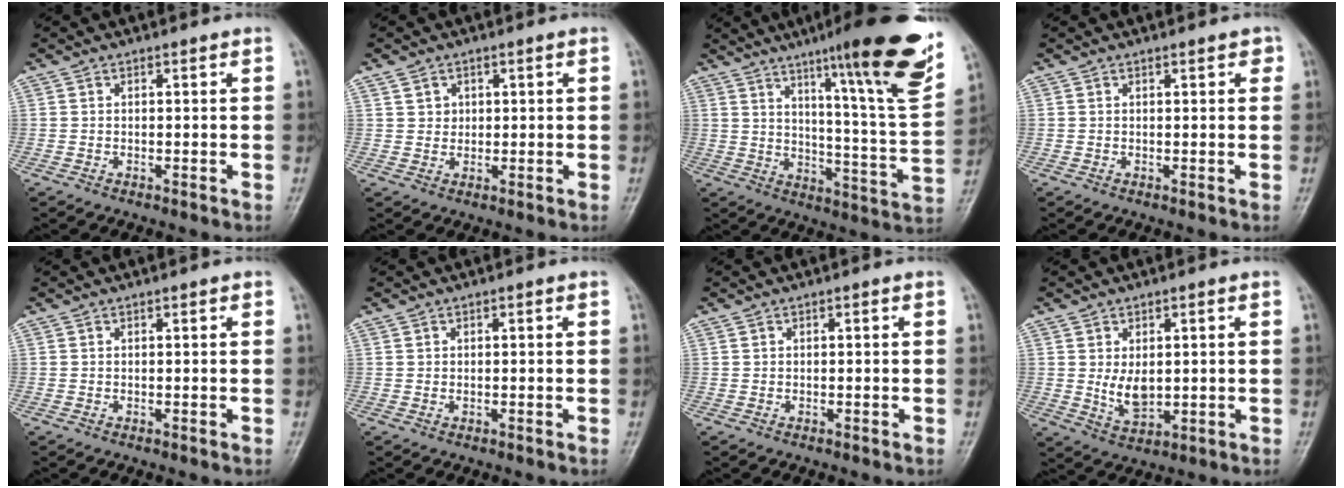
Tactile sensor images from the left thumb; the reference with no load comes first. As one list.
[{"total": 2.2, "force": [0.9, 2.0, 0.3], "torque": [0.007, -0.006, 0.017]}, {"total": 23.0, "force": [14.4, 1.8, 17.8], "torque": [-0.229, -0.068, 0.209]}, {"total": 1.7, "force": [0.9, 0.7, 1.3], "torque": [-0.010, 0.000, 0.009]}, {"total": 0.0}, {"total": 0.0}, {"total": 0.0}, {"total": 5.7, "force": [0.4, 3.6, 4.5], "torque": [-0.065, -0.009, 0.018]}]